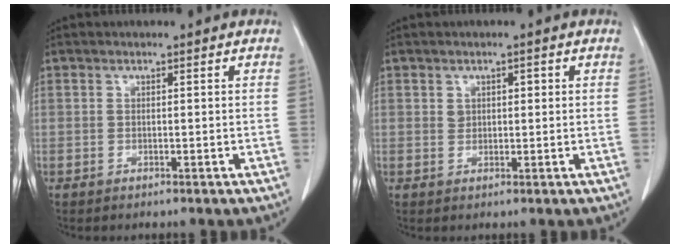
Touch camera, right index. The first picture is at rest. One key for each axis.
{"total": 1.8, "fx": 0.7, "fy": 1.3, "fz": 1.1, "tx": -0.017, "ty": 0.006, "tz": 0.012}